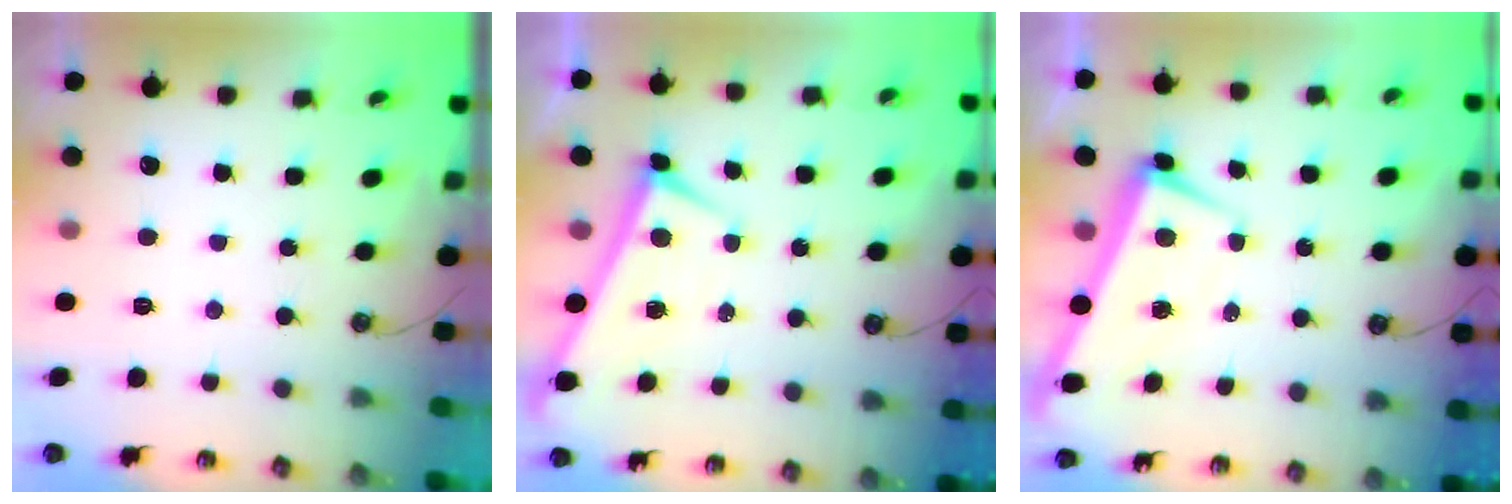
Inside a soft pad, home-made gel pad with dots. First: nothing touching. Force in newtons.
{"total": 0.0}
{"total": 1.6, "press": 0.6, "slide": 1.4}